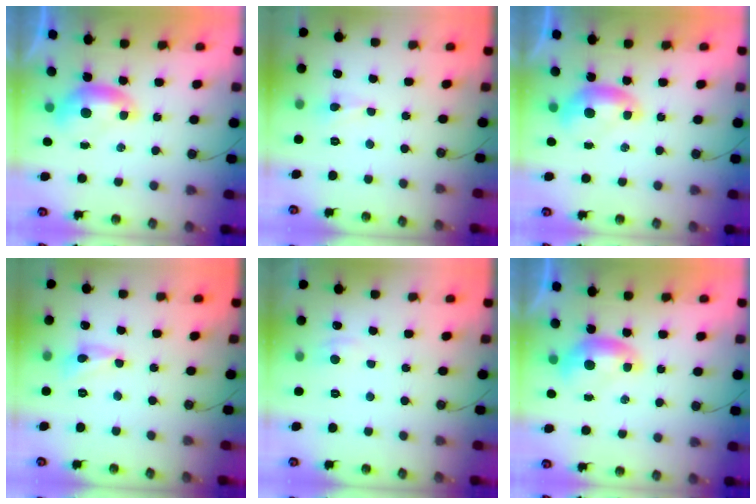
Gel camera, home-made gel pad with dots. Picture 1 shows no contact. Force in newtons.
{"total": 1.2, "press": 1.1, "slide": 0.6}
{"total": 0.0}
{"total": 1.9, "press": 1.9, "slide": 0.2}
{"total": 0.6, "press": 0.3, "slide": 0.6}
{"total": 0.0}